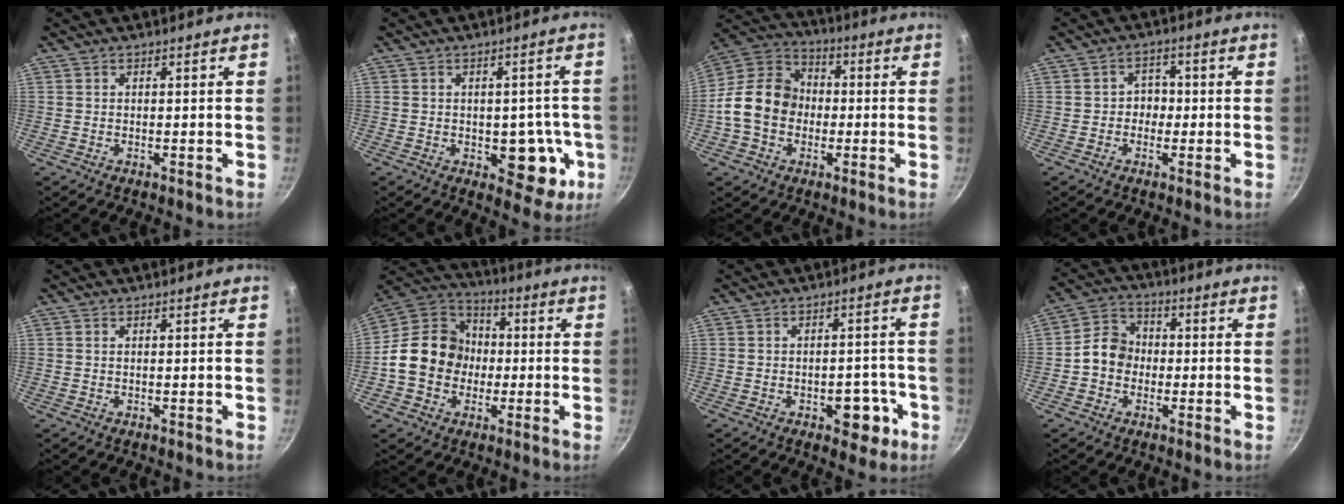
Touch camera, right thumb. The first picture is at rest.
{"total": 10.0, "force": [-2.3, 6.2, 7.5], "torque": [-0.042, 0.006, -0.023]}
{"total": 14.2, "force": [-1.7, 11.4, 8.3], "torque": [-0.113, 0.034, -0.052]}
{"total": 3.6, "force": [-0.6, 3.2, 1.7], "torque": [0.006, 0.011, -0.012]}
{"total": 0.0}
{"total": 15.8, "force": [-1.6, 13.5, 8.2], "torque": [-0.109, 0.038, -0.044]}
{"total": 7.2, "force": [-2.8, 4.3, 5.1], "torque": [-0.033, 0.018, -0.030]}
{"total": 7.8, "force": [-0.9, 6.7, 4.0], "torque": [-0.038, 0.024, -0.034]}